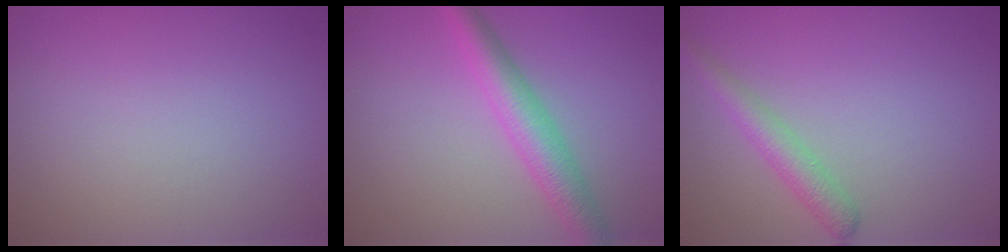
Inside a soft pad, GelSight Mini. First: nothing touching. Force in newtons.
{"total": 4.3, "press": 4.3, "slide": 0.0}
{"total": 2.5, "press": 2.5, "slide": 0.1}